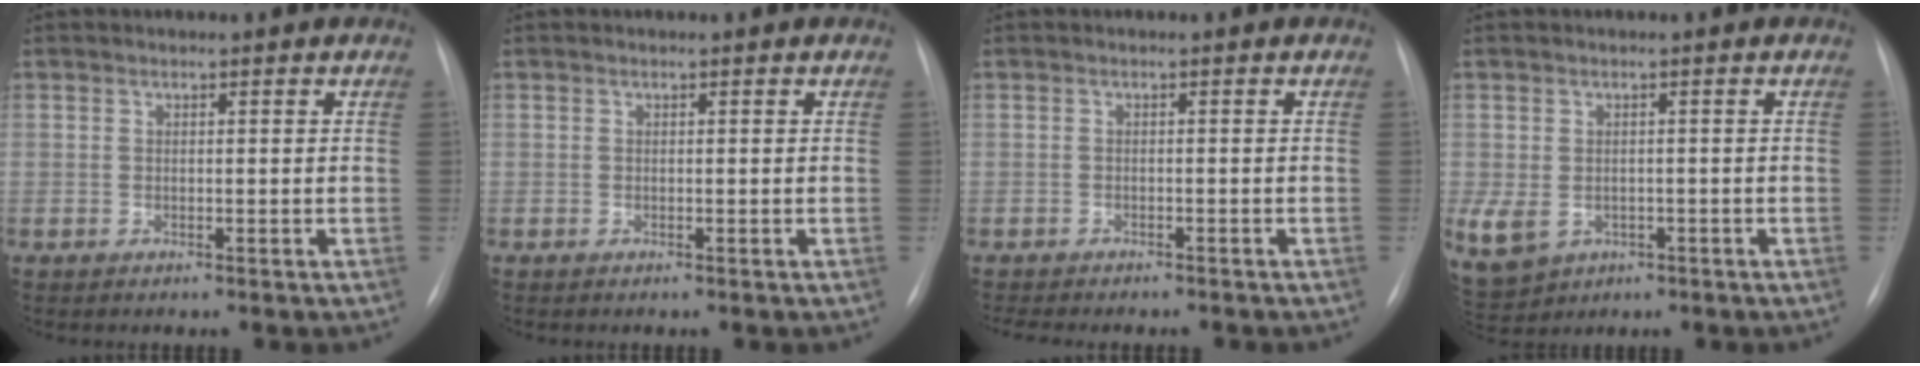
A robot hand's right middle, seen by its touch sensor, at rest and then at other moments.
{"total": 0.0}
{"total": 8.3, "force": [-7.3, 1.8, 3.6], "torque": [-0.047, -0.003, -0.089]}
{"total": 13.7, "force": [-4.9, 11.1, 6.4], "torque": [-0.195, -0.008, -0.057]}